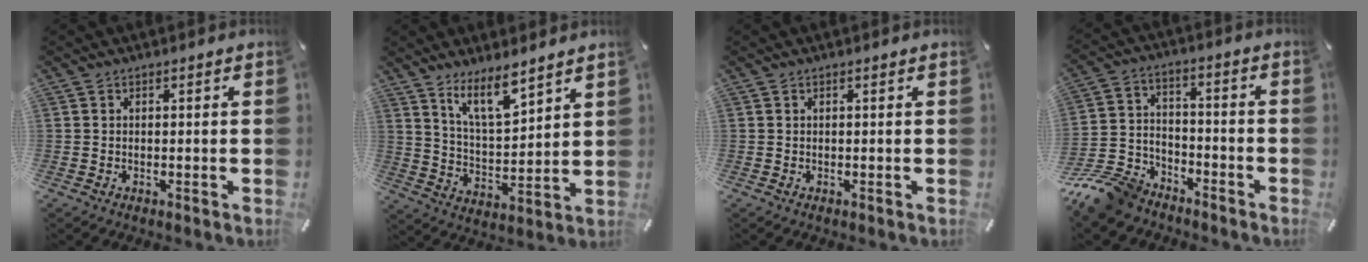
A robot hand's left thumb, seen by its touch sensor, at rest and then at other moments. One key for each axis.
{"total": 10.6, "fx": 8.2, "fy": 3.4, "fz": 5.8, "tx": -0.112, "ty": -0.048, "tz": 0.149}
{"total": 0.0}
{"total": 13.1, "fx": -10.8, "fy": 6.1, "fz": 4.0, "tx": -0.078, "ty": 0.072, "tz": -0.205}